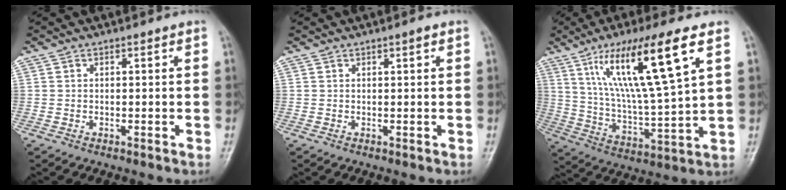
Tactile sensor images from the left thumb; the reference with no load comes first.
{"total": 0.9, "force": [0.5, 0.1, 0.7], "torque": [-0.010, 0.000, 0.005]}
{"total": 19.2, "force": [8.8, 2.8, 16.8], "torque": [-0.301, -0.032, 0.161]}